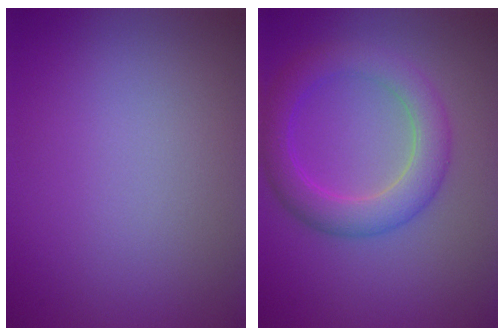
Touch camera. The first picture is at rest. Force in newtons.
{"total": 4.7, "press": 4.7, "slide": 0.1}